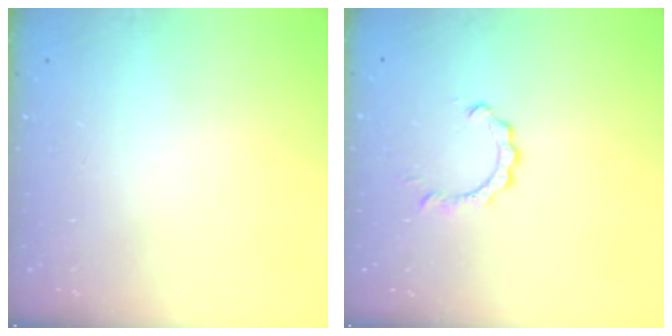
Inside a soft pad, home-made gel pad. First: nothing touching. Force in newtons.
{"total": 2.3, "press": 2.3, "slide": 0.2}